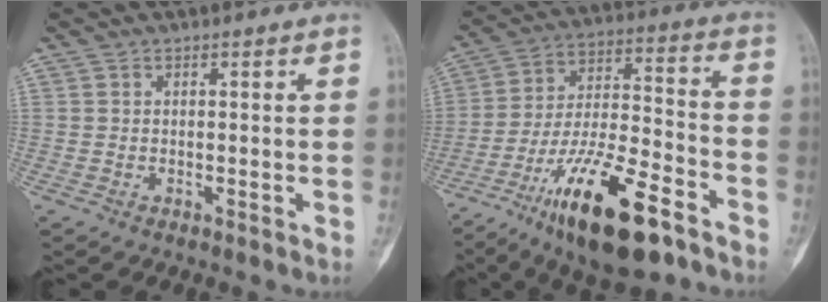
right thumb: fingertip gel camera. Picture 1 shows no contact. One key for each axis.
{"total": 21.2, "fx": -12.5, "fy": 6.8, "fz": 15.7, "tx": -0.287, "ty": 0.068, "tz": -0.215}